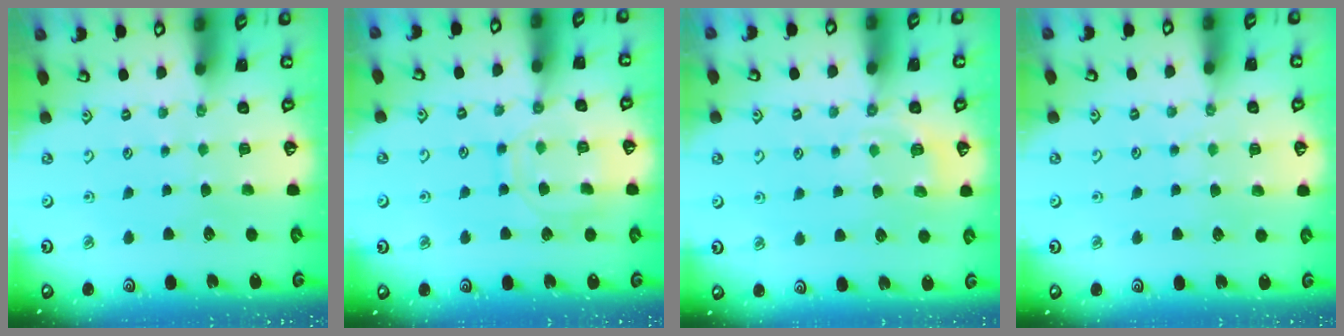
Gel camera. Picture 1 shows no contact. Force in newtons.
{"total": 10.4, "press": 10.3, "slide": 0.9}
{"total": 6.1, "press": 6.0, "slide": 1.3}
{"total": 4.4, "press": 4.4, "slide": 0.5}